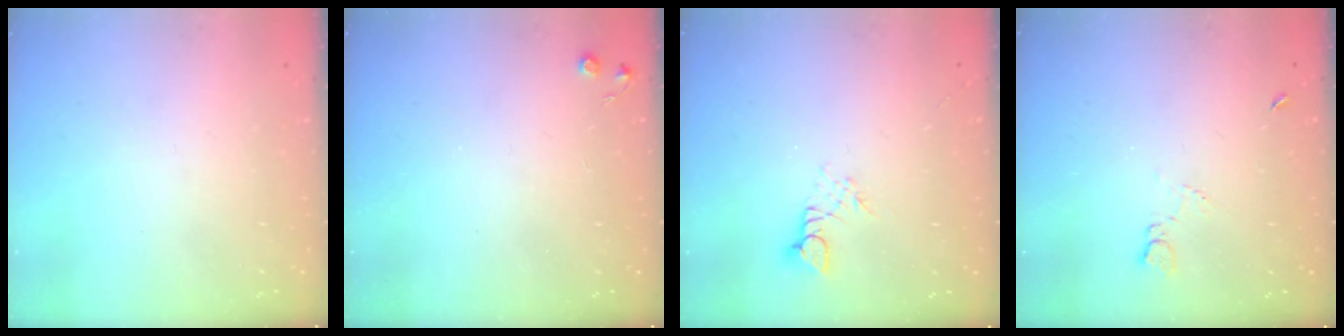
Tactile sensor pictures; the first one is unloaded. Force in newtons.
{"total": 4.3, "press": 4.2, "slide": 0.7}
{"total": 2.7, "press": 2.7, "slide": 0.2}
{"total": 3.6, "press": 3.6, "slide": 0.5}